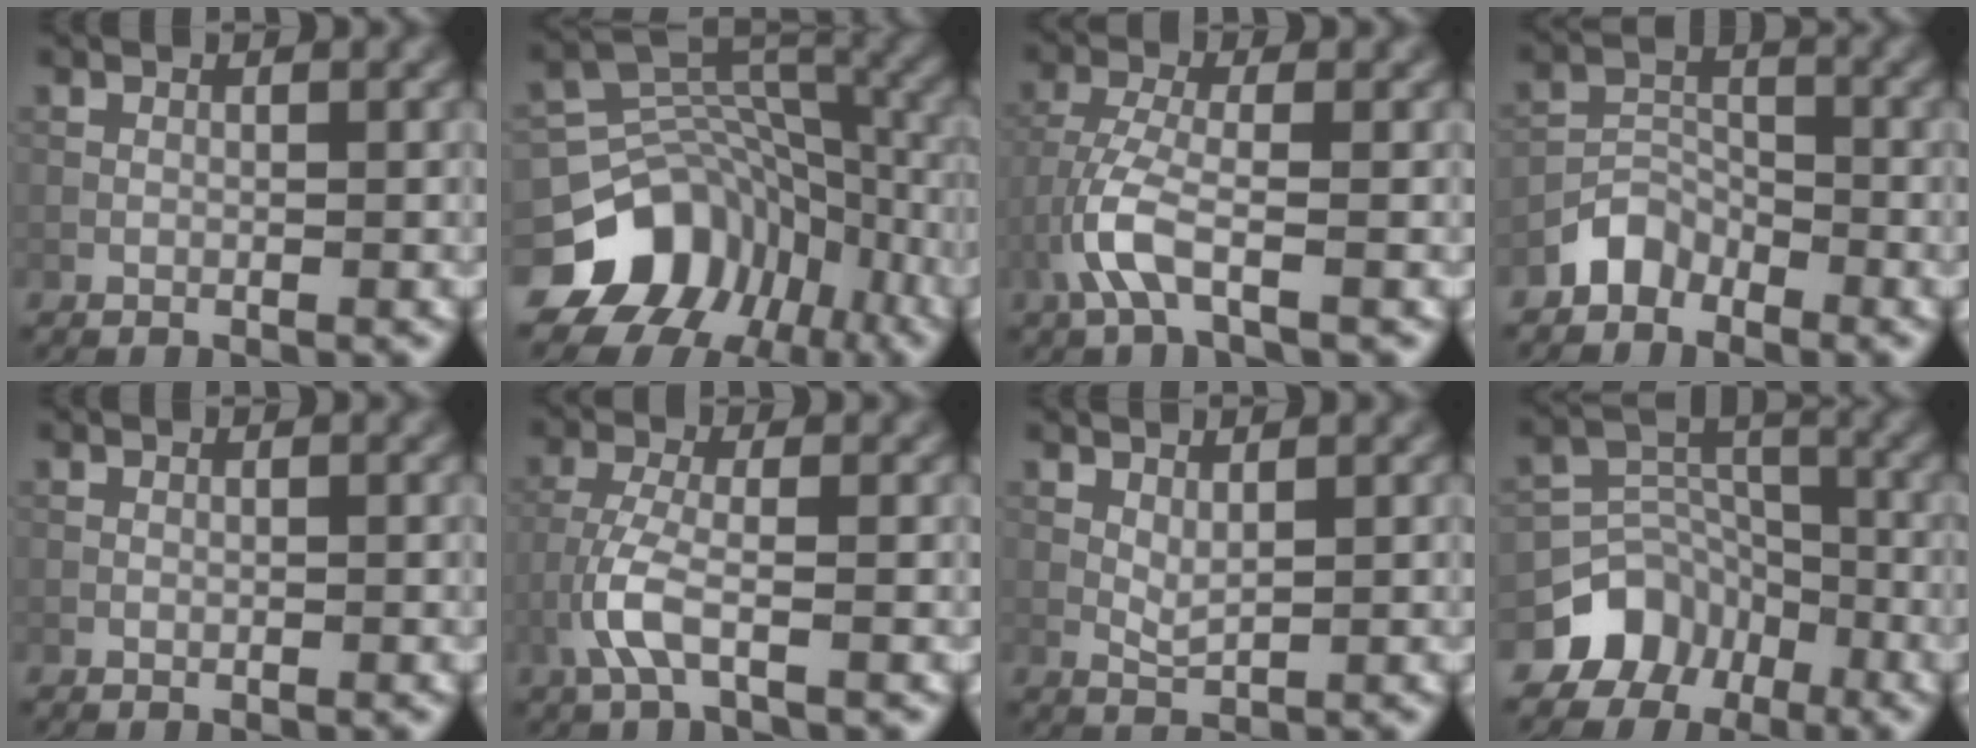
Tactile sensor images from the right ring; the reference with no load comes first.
{"total": 11.4, "force": [-6.3, 8.6, 4.2], "torque": [-0.079, 0.019, -0.103]}
{"total": 4.1, "force": [-2.0, 1.1, 3.4], "torque": [-0.082, 0.002, -0.050]}
{"total": 2.8, "force": [-2.2, 1.6, 0.5], "torque": [-0.002, 0.013, -0.048]}
{"total": 0.0}
{"total": 3.5, "force": [-1.6, 0.9, 3.0], "torque": [-0.071, 0.004, -0.042]}
{"total": 1.4, "force": [0.8, 0.5, 1.1], "torque": [-0.029, -0.002, 0.020]}
{"total": 7.2, "force": [-4.9, 5.1, 1.2], "torque": [0.002, 0.008, -0.088]}